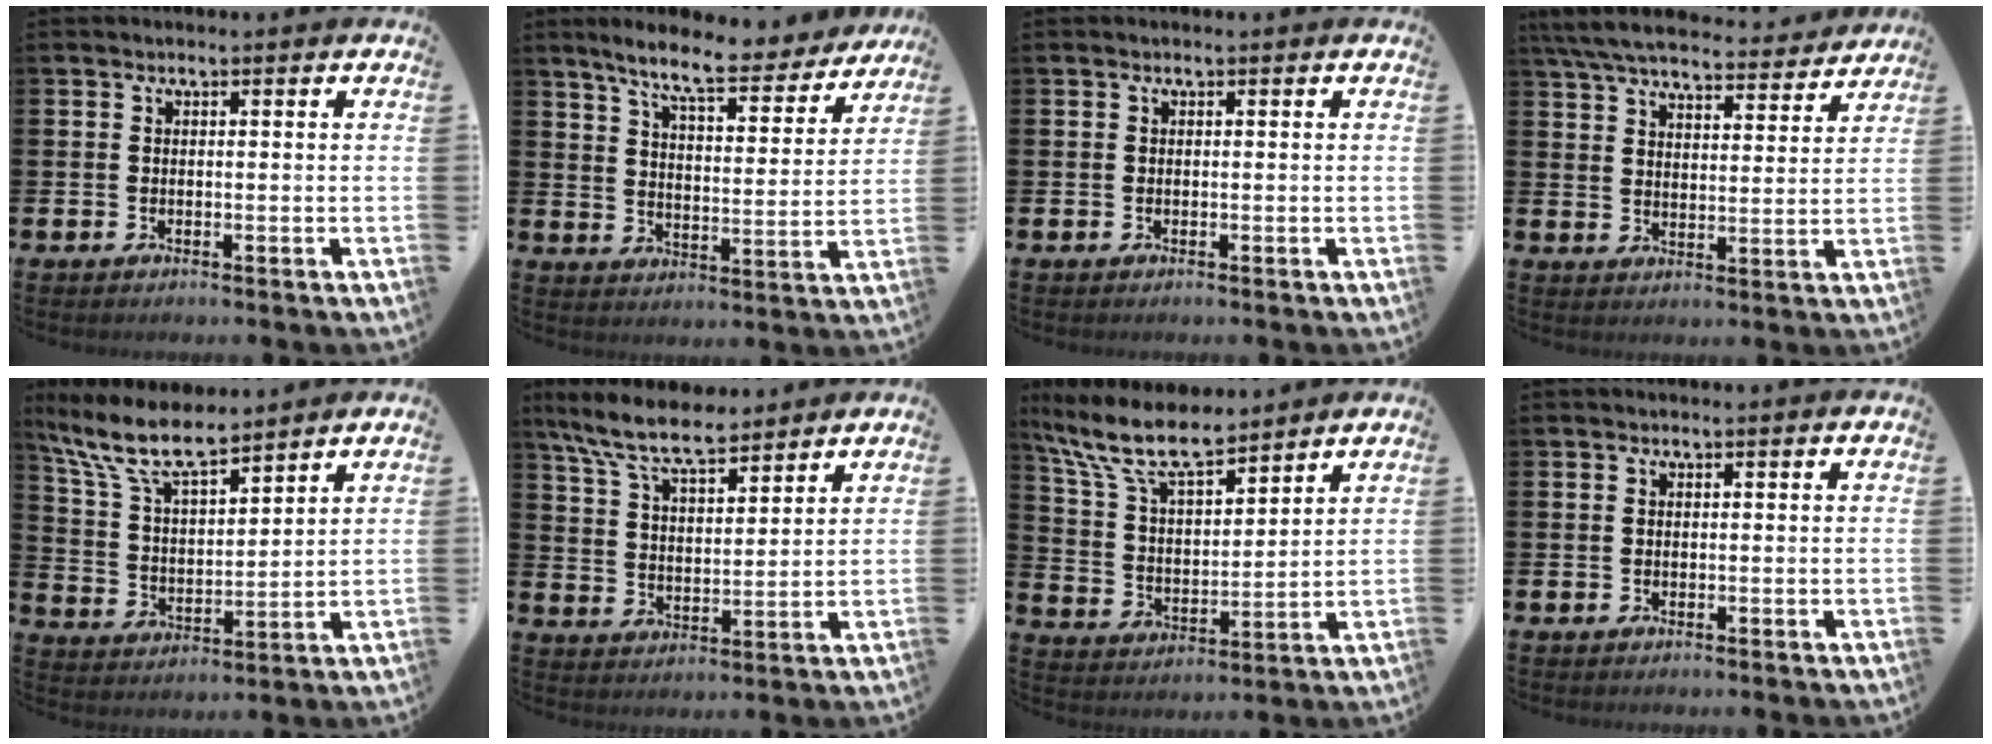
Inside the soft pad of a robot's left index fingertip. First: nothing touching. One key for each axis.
{"total": 8.9, "fx": 7.8, "fy": 1.5, "fz": 3.9, "tx": -0.092, "ty": -0.041, "tz": 0.136}
{"total": 0.0}
{"total": 7.3, "fx": 6.8, "fy": 1.4, "fz": 2.1, "tx": -0.066, "ty": -0.041, "tz": 0.121}
{"total": 9.6, "fx": 8.2, "fy": 2.3, "fz": 4.4, "tx": -0.123, "ty": -0.033, "tz": 0.148}
{"total": 8.7, "fx": 7.7, "fy": 2.0, "fz": 3.6, "tx": -0.102, "ty": -0.028, "tz": 0.141}
{"total": 10.3, "fx": 8.9, "fy": 2.5, "fz": 4.7, "tx": -0.131, "ty": -0.038, "tz": 0.159}
{"total": 0.0}